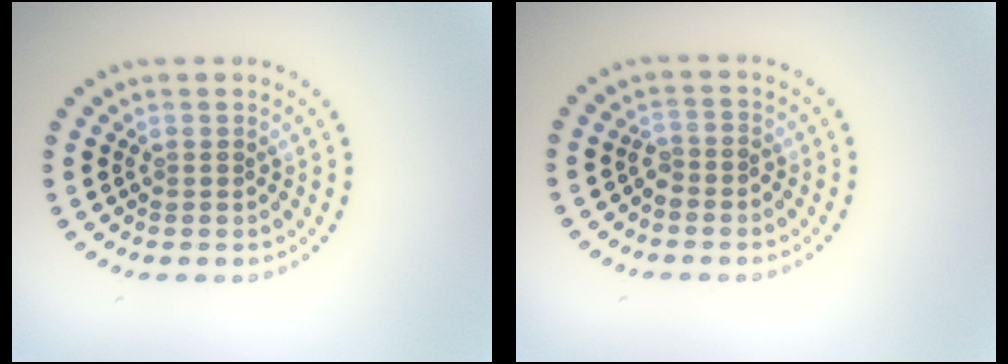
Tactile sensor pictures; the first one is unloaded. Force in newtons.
{"total": 1.3, "press": 1.0, "slide": 0.8}